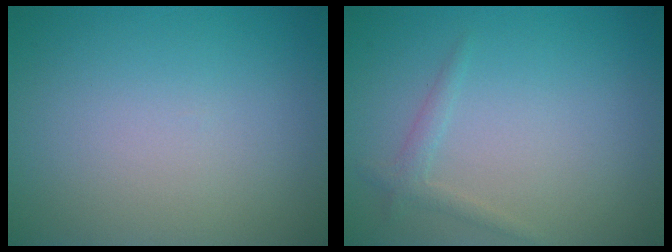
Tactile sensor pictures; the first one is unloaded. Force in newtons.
{"total": 1.2, "press": 1.2, "slide": 0.1}